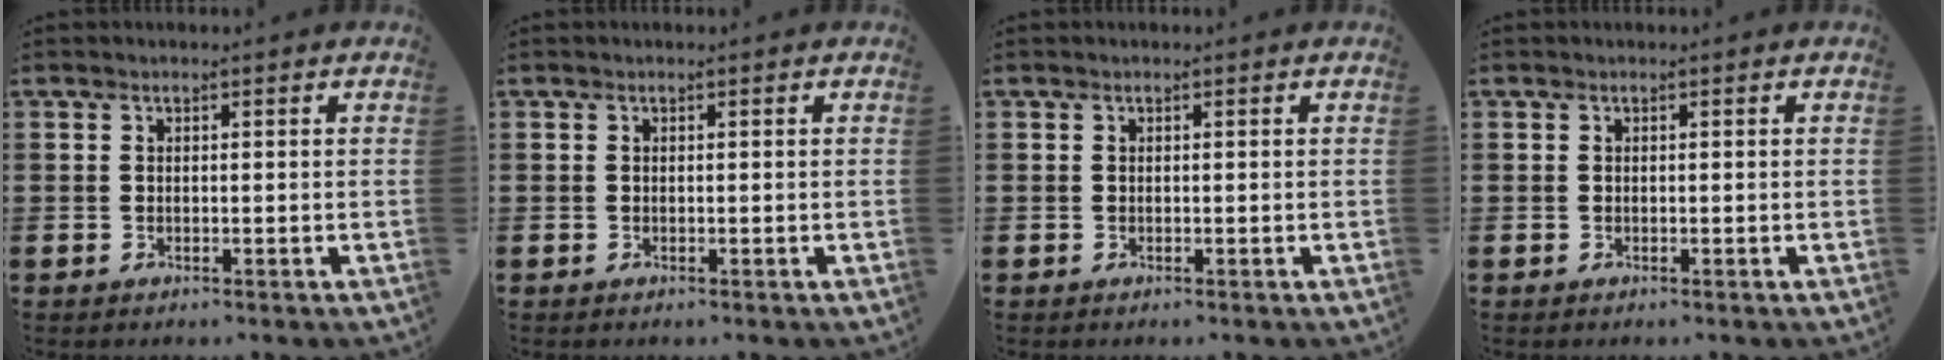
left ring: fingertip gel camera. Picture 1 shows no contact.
{"total": 0.0}
{"total": 0.0}
{"total": 0.0}